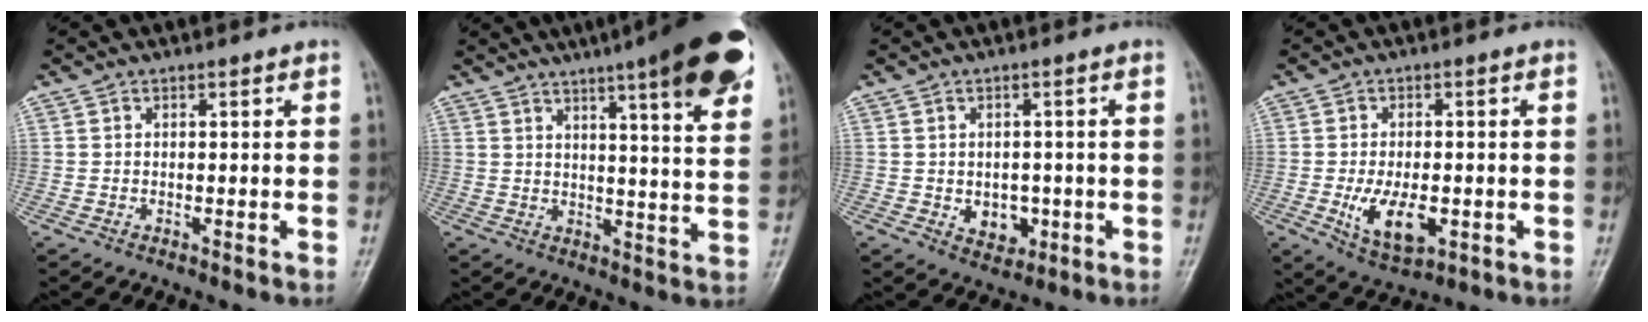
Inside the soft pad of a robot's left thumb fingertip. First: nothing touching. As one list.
[{"total": 18.6, "force": [10.9, 2.9, 14.8], "torque": [-0.181, -0.032, 0.136]}, {"total": 5.0, "force": [-1.0, 3.8, 3.0], "torque": [-0.020, 0.003, -0.003]}, {"total": 8.5, "force": [-2.1, 4.4, 6.9], "torque": [-0.117, -0.007, -0.025]}]